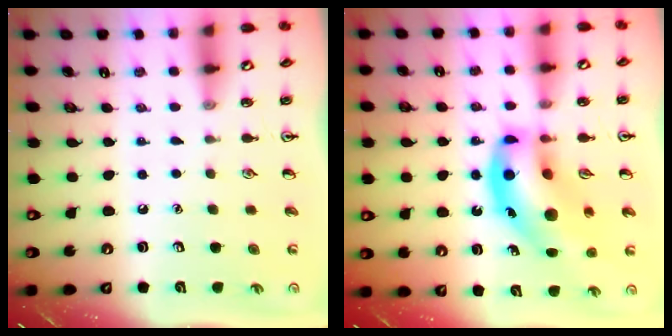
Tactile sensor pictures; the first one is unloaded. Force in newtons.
{"total": 19.0, "press": 18.6, "slide": 3.6}